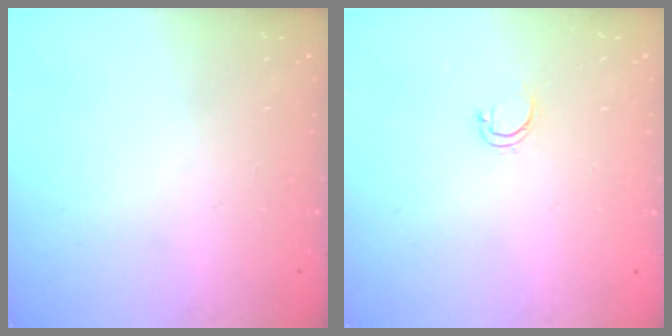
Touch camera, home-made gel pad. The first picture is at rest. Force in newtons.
{"total": 3.5, "press": 3.5, "slide": 0.5}